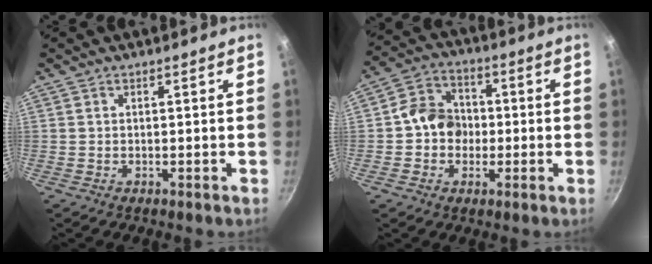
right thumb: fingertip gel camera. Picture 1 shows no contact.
{"total": 8.7, "force": [-0.5, 7.5, 4.3], "torque": [-0.039, 0.020, -0.027]}